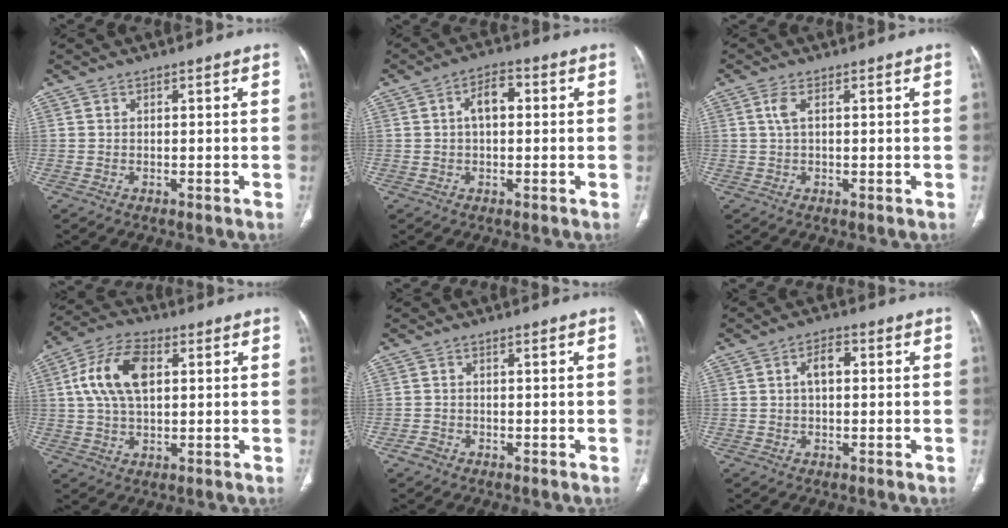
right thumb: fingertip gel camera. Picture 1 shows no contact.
{"total": 5.4, "force": [0.7, 3.0, 4.4], "torque": [-0.073, 0.018, 0.006]}
{"total": 2.6, "force": [0.6, 0.8, 2.4], "torque": [-0.065, 0.000, 0.010]}
{"total": 11.9, "force": [2.5, 6.8, 9.5], "torque": [-0.184, 0.015, 0.044]}
{"total": 1.7, "force": [-1.1, 1.3, 0.5], "torque": [-0.011, 0.007, -0.020]}
{"total": 4.1, "force": [0.5, 2.3, 3.4], "torque": [-0.059, 0.012, 0.006]}